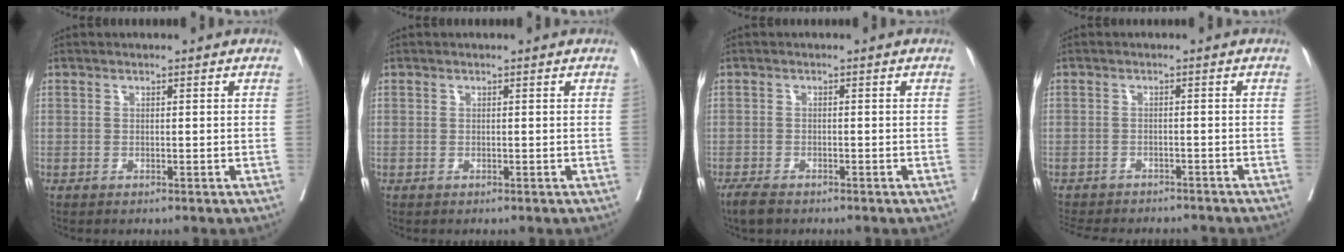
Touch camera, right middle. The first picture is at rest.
{"total": 0.0}
{"total": 2.8, "force": [-2.2, 1.0, 1.5], "torque": [-0.032, -0.007, -0.037]}
{"total": 10.2, "force": [-9.0, 3.8, 2.9], "torque": [-0.055, -0.003, -0.115]}